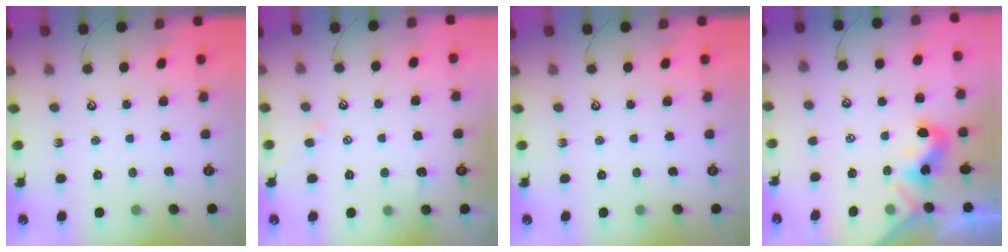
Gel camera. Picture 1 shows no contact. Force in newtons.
{"total": 1.0, "press": 0.8, "slide": 0.5}
{"total": 0.0}
{"total": 2.0, "press": 2.0, "slide": 0.5}